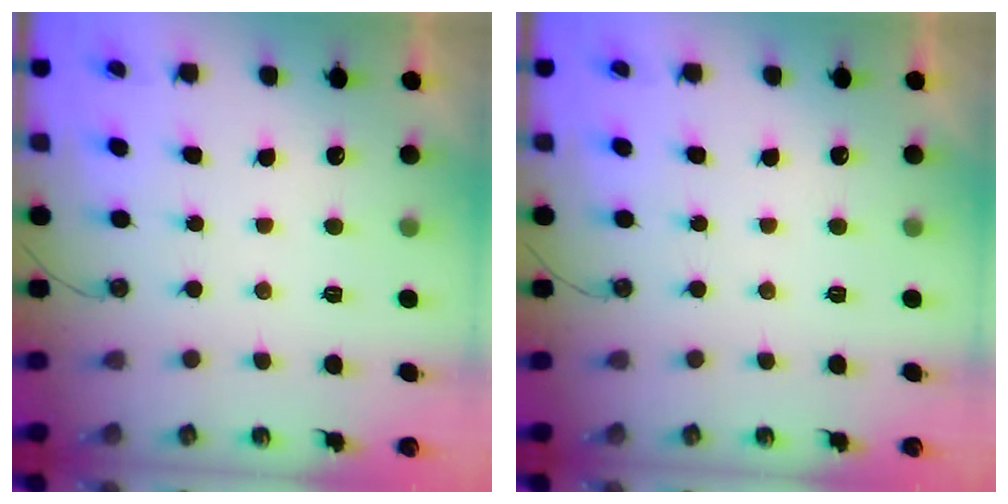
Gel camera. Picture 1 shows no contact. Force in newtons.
{"total": 0.0}